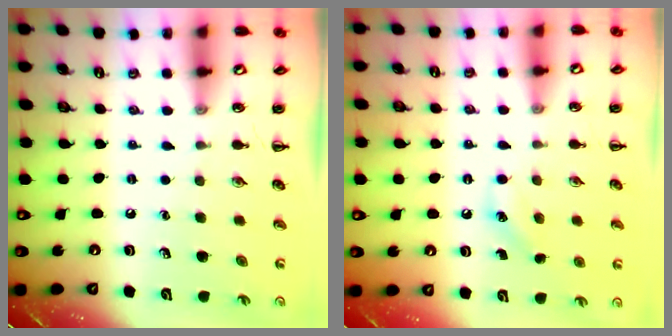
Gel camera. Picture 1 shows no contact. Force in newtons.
{"total": 6.6, "press": 6.4, "slide": 1.8}